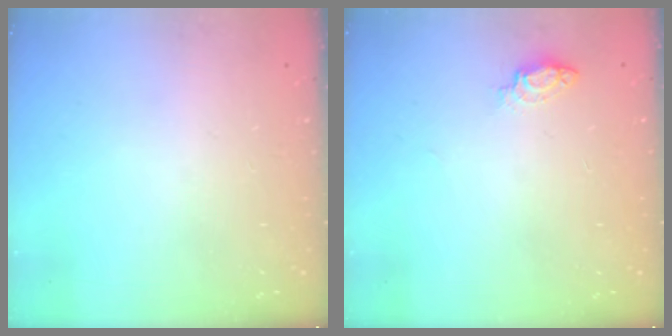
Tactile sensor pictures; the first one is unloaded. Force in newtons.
{"total": 5.7, "press": 5.5, "slide": 1.4}